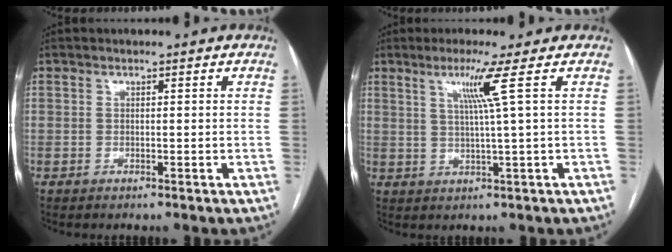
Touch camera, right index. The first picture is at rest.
{"total": 5.3, "force": [2.2, -2.0, 4.4], "torque": [-0.090, -0.009, 0.046]}